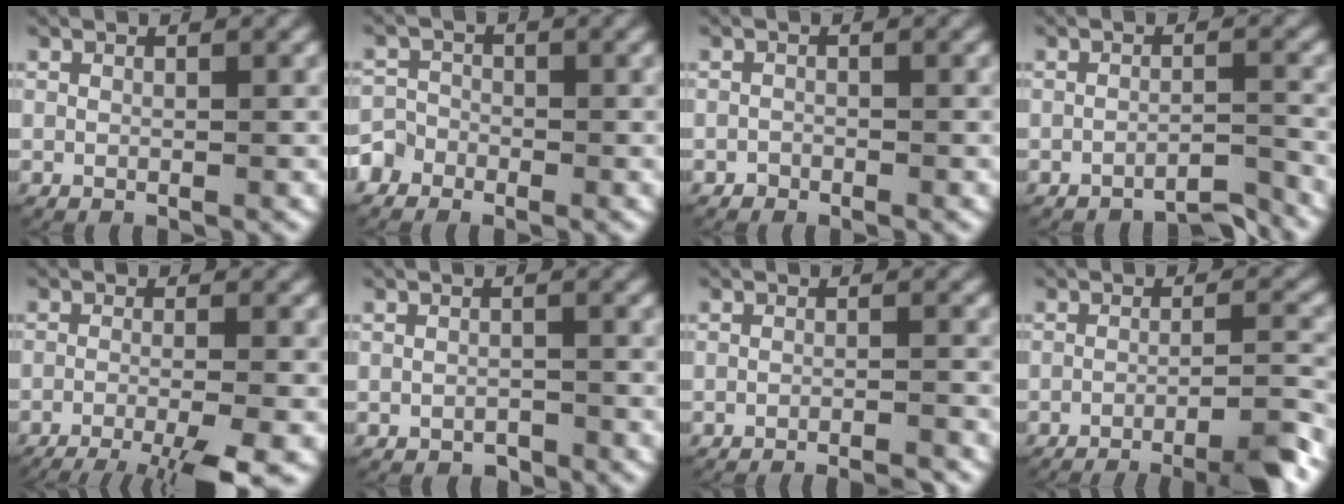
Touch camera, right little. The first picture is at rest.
{"total": 3.2, "force": [-1.7, 2.7, 0.5], "torque": [-0.015, -0.006, -0.035]}
{"total": 0.7, "force": [-0.5, 0.5, -0.3], "torque": [0.004, -0.004, -0.010]}
{"total": 3.4, "force": [-3.3, 0.3, 0.8], "torque": [0.000, -0.001, -0.057]}
{"total": 8.7, "force": [-6.2, 3.2, 5.2], "torque": [-0.079, -0.027, -0.083]}
{"total": 1.2, "force": [-1.1, 0.5, 0.0], "torque": [0.003, -0.002, -0.018]}
{"total": 3.9, "force": [-3.8, 0.5, 0.7], "torque": [0.000, -0.006, -0.058]}
{"total": 9.8, "force": [-8.3, 2.3, 4.8], "torque": [-0.046, -0.014, -0.122]}